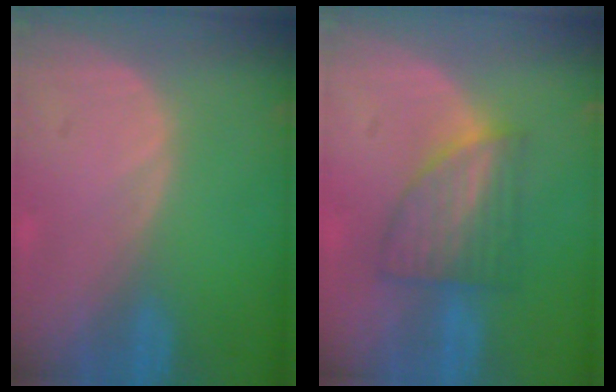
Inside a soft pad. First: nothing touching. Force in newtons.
{"total": 6.2, "press": 6.0, "slide": 1.5}